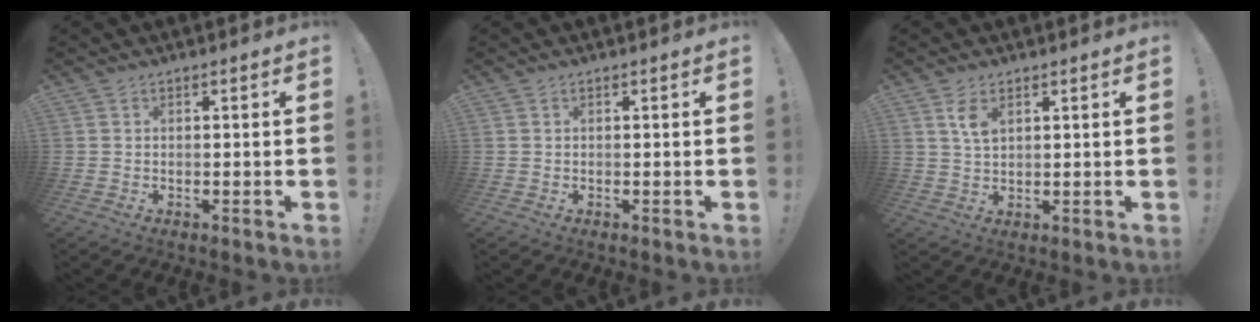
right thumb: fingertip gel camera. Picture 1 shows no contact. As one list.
[{"total": 0.0}, {"total": 4.5, "force": [2.4, 2.0, 3.3], "torque": [-0.046, -0.013, 0.039]}]